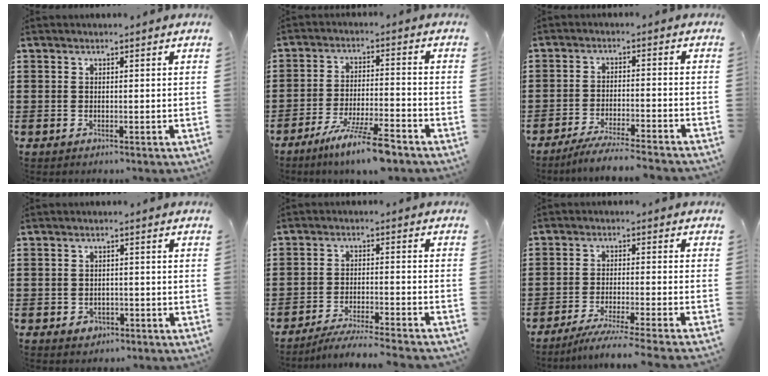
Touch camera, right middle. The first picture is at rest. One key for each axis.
{"total": 8.3, "fx": -6.3, "fy": 0.4, "fz": 5.4, "tx": -0.101, "ty": -0.009, "tz": -0.116}
{"total": 4.6, "fx": -4.3, "fy": -0.2, "fz": 1.7, "tx": -0.036, "ty": -0.010, "tz": -0.084}
{"total": 1.4, "fx": -0.8, "fy": 1.0, "fz": 0.6, "tx": -0.015, "ty": 0.001, "tz": -0.019}
{"total": 4.8, "fx": -4.5, "fy": -0.3, "fz": 1.5, "tx": -0.025, "ty": -0.008, "tz": -0.088}
{"total": 4.6, "fx": -4.0, "fy": -0.5, "fz": 2.1, "tx": -0.034, "ty": -0.013, "tz": -0.078}